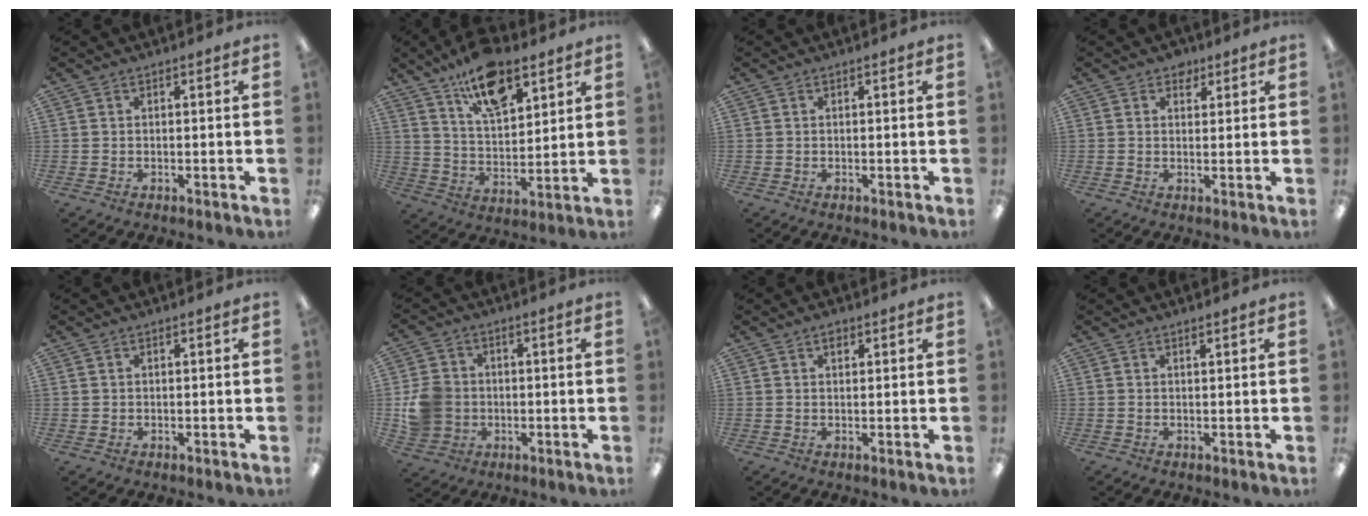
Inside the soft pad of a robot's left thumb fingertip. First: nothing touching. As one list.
[{"total": 14.9, "force": [10.0, 6.5, 8.9], "torque": [-0.146, -0.043, 0.174]}, {"total": 0.0}, {"total": 2.9, "force": [2.0, 1.9, 1.0], "torque": [0.001, -0.005, 0.032]}, {"total": 0.6, "force": [0.3, 0.6, 0.0], "torque": [0.000, 0.004, 0.005]}, {"total": 8.9, "force": [-0.8, 8.1, 3.7], "torque": [-0.069, 0.015, -0.010]}, {"total": 1.6, "force": [1.0, 0.9, 0.9], "torque": [-0.012, -0.001, 0.017]}, {"total": 0.7, "force": [0.6, 0.1, 0.4], "torque": [-0.007, 0.001, 0.010]}]